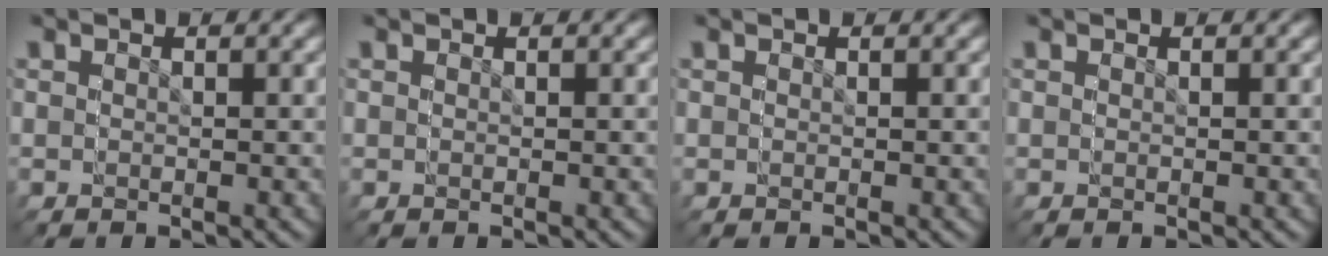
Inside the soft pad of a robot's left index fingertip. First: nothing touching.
{"total": 0.0}
{"total": 0.0}
{"total": 0.0}